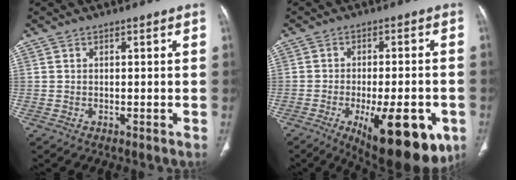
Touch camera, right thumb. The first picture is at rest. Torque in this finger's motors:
{"motor_torque": [2.01, 2.17, 0.82, -0.77, 0.45]}